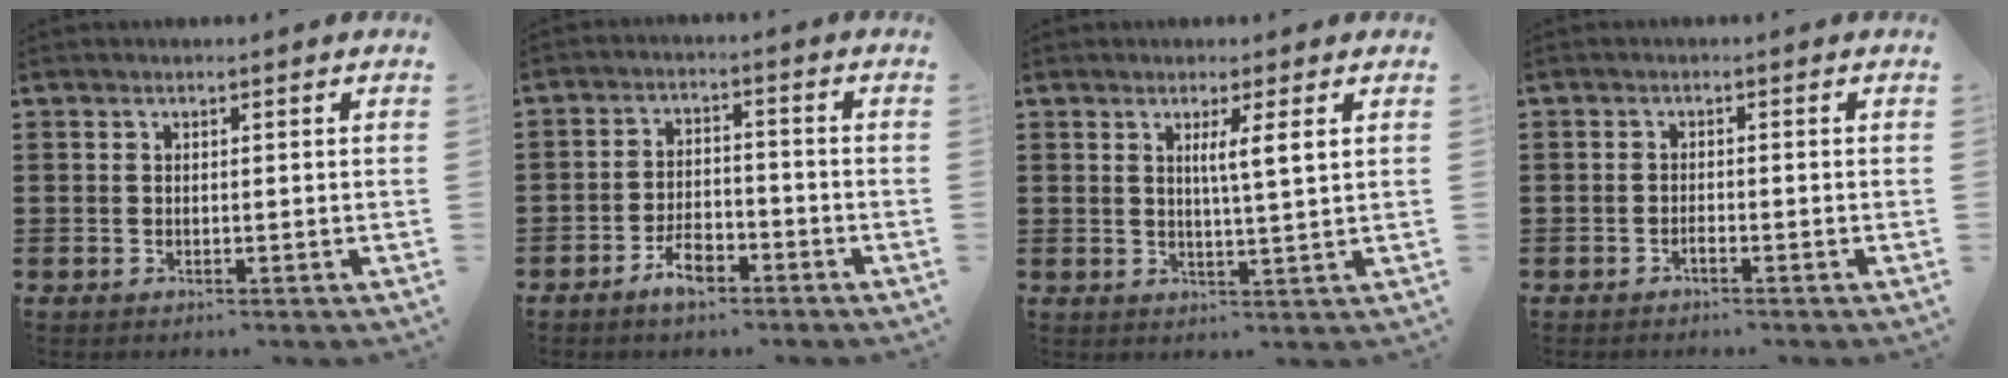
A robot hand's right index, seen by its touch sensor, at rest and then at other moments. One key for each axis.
{"total": 5.0, "fx": -3.6, "fy": 2.1, "fz": 2.8, "tx": -0.052, "ty": 0.012, "tz": -0.069}
{"total": 3.2, "fx": 1.1, "fy": -0.5, "fz": 3.0, "tx": -0.063, "ty": -0.008, "tz": 0.017}
{"total": 0.9, "fx": -0.9, "fy": 0.1, "fz": 0.3, "tx": -0.009, "ty": -0.002, "tz": -0.017}